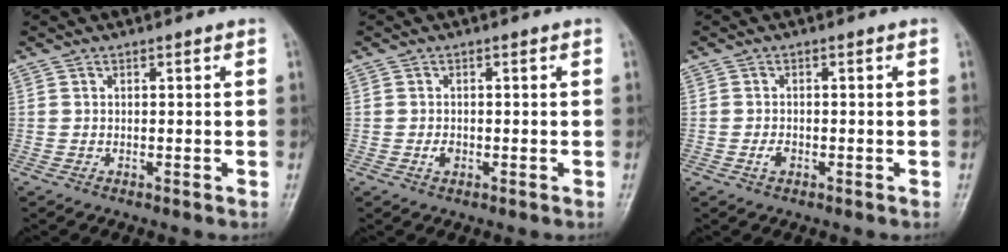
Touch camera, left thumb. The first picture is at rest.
{"total": 1.6, "force": [-0.5, 1.1, 1.0], "torque": [-0.014, 0.001, -0.010]}
{"total": 1.7, "force": [-0.7, 1.1, 1.1], "torque": [-0.020, 0.004, -0.015]}